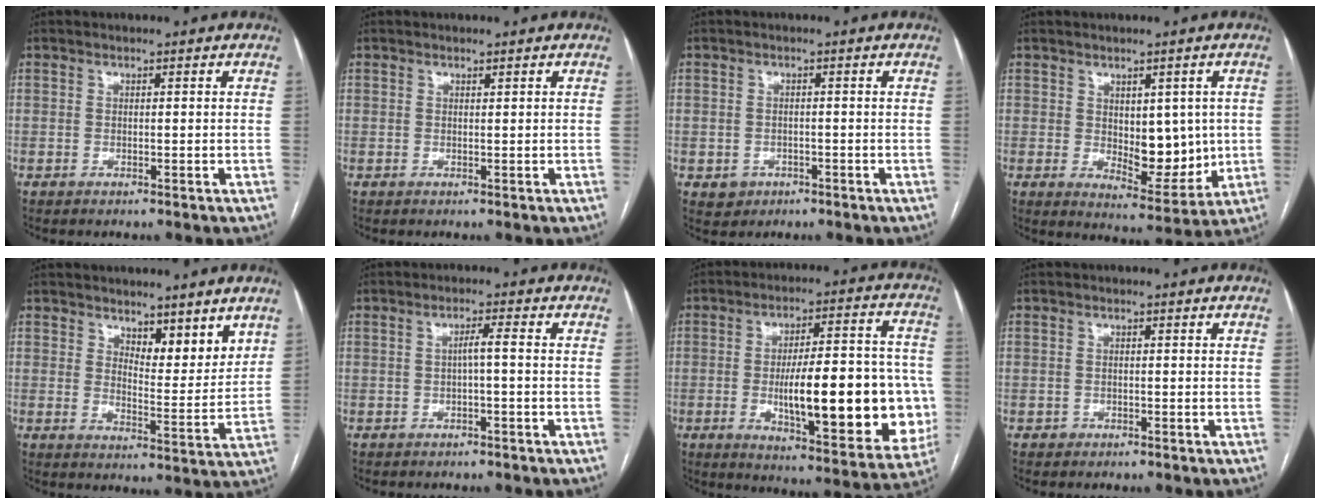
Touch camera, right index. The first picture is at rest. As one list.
[{"total": 0.0}, {"total": 3.0, "force": [-1.1, 2.7, 0.4], "torque": [0.000, 0.008, -0.011]}, {"total": 8.4, "force": [0.6, 4.3, 7.2], "torque": [-0.090, -0.004, 0.030]}, {"total": 6.7, "force": [4.8, 2.3, 4.1], "torque": [-0.053, -0.015, 0.077]}, {"total": 2.1, "force": [-0.4, -0.1, 2.0], "torque": [-0.032, 0.004, -0.006]}, {"total": 22.6, "force": [-3.3, 6.0, 21.5], "torque": [-0.256, 0.018, -0.027]}, {"total": 1.0, "force": [-0.6, 0.8, -0.1], "torque": [-0.002, 0.005, -0.011]}]